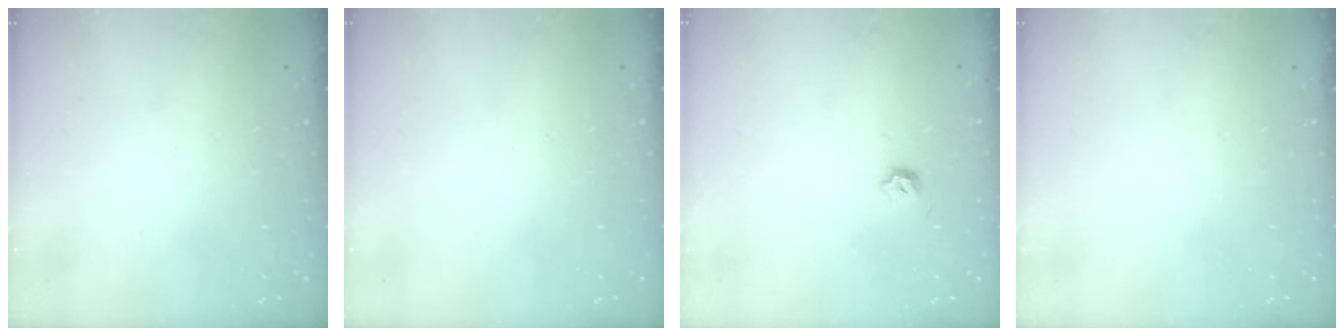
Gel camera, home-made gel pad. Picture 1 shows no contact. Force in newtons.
{"total": 0.0}
{"total": 3.5, "press": 3.5, "slide": 0.6}
{"total": 0.0}